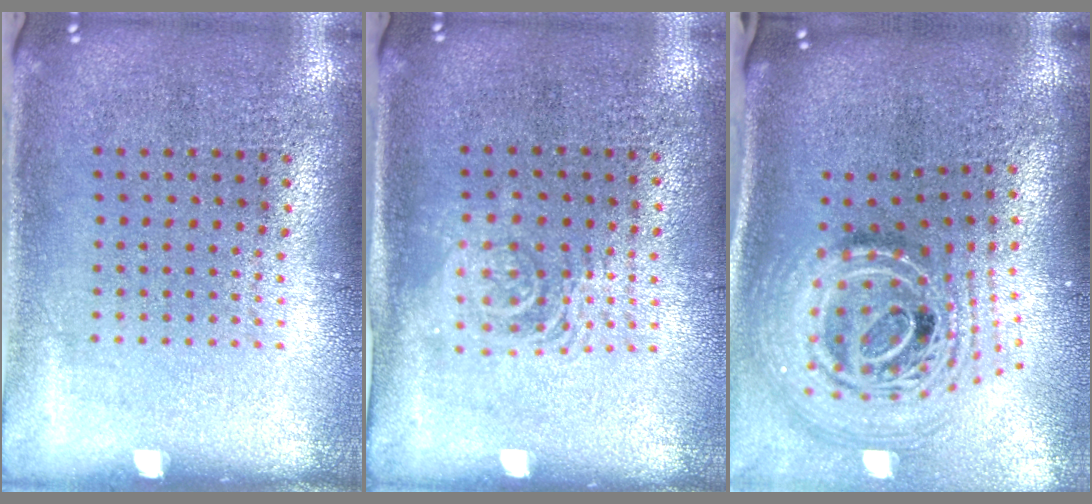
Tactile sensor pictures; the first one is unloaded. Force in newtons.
{"total": 1.4, "press": 1.2, "slide": 0.7}
{"total": 2.9, "press": 2.0, "slide": 2.2}